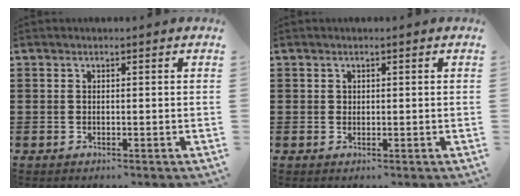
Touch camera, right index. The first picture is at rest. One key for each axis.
{"total": 0.6, "fx": 0.3, "fy": 0.5, "fz": 0.1, "tx": -0.003, "ty": 0.003, "tz": 0.005}